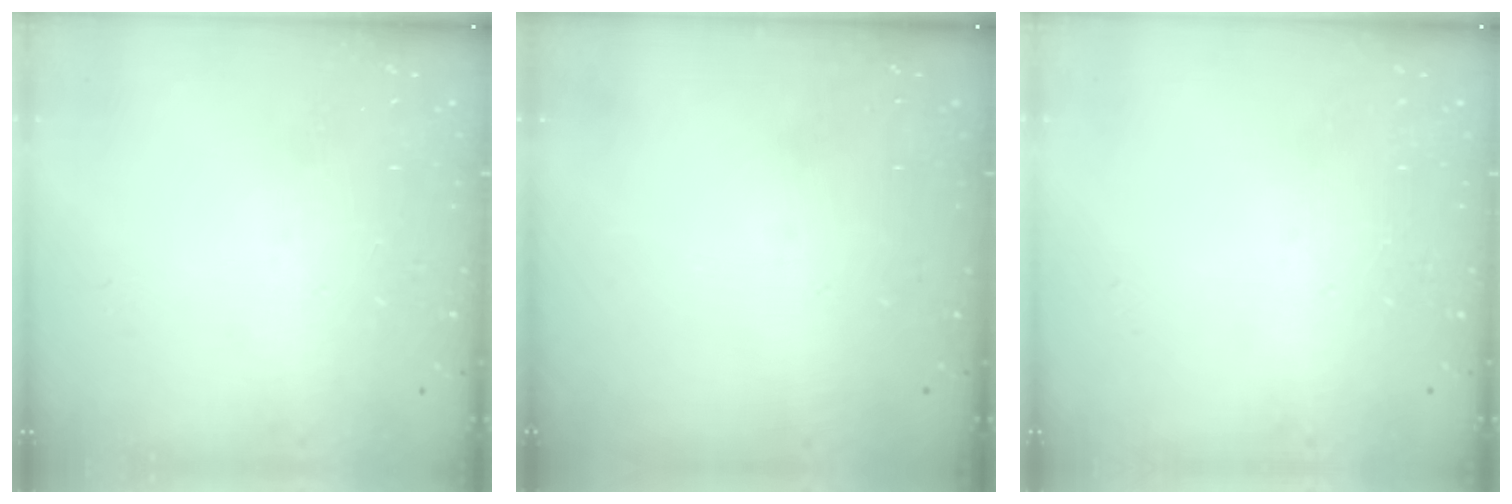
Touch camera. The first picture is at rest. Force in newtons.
{"total": 0.0}
{"total": 0.0}